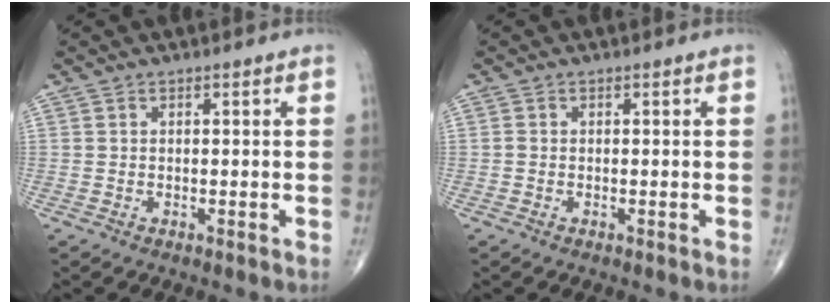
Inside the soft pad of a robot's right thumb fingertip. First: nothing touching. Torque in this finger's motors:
{"motor_torque": [-0.08, -0.06, -0.20, 0.09, 0.02]}